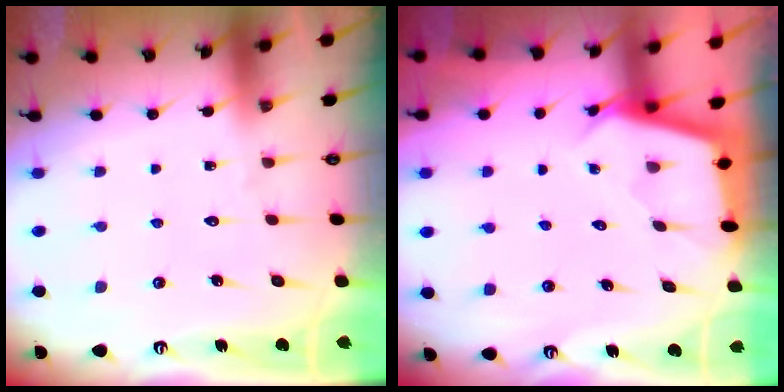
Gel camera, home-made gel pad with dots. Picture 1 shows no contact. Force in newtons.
{"total": 2.5, "press": 2.5, "slide": 0.1}